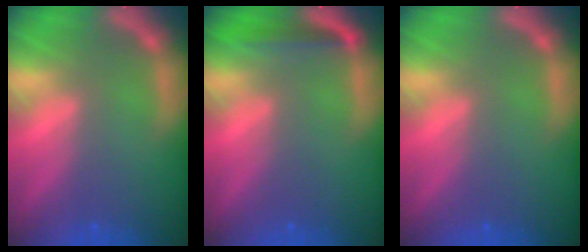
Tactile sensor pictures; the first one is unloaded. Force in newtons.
{"total": 2.5}
{"total": 0.0}